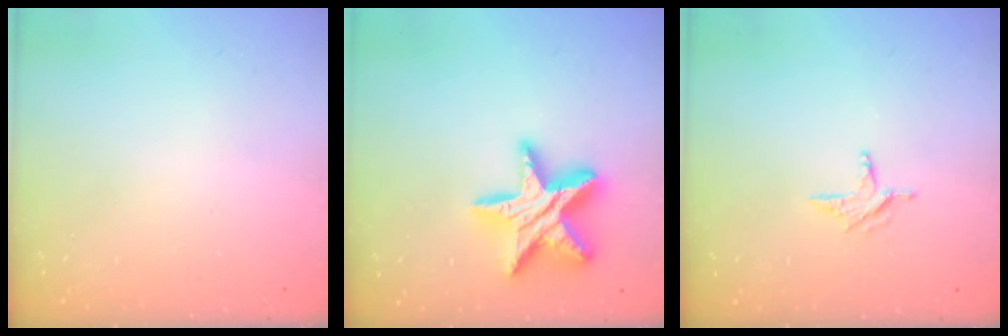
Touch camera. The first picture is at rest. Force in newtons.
{"total": 17.9, "press": 17.9, "slide": 1.1}
{"total": 4.4, "press": 4.4, "slide": 0.3}